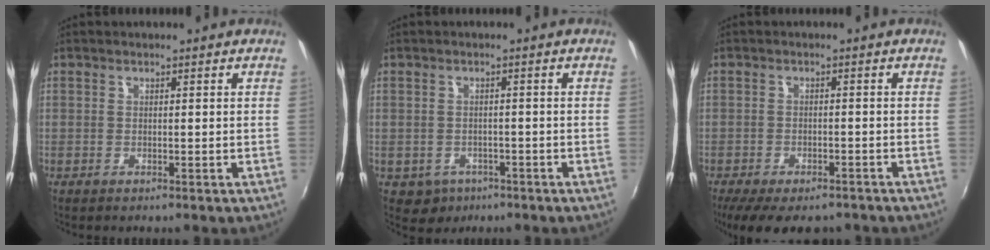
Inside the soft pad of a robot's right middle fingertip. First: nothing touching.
{"total": 4.0, "force": [-1.9, 3.4, 1.0], "torque": [-0.031, 0.000, -0.020]}
{"total": 11.9, "force": [-9.1, 4.4, 6.3], "torque": [-0.135, -0.034, -0.138]}